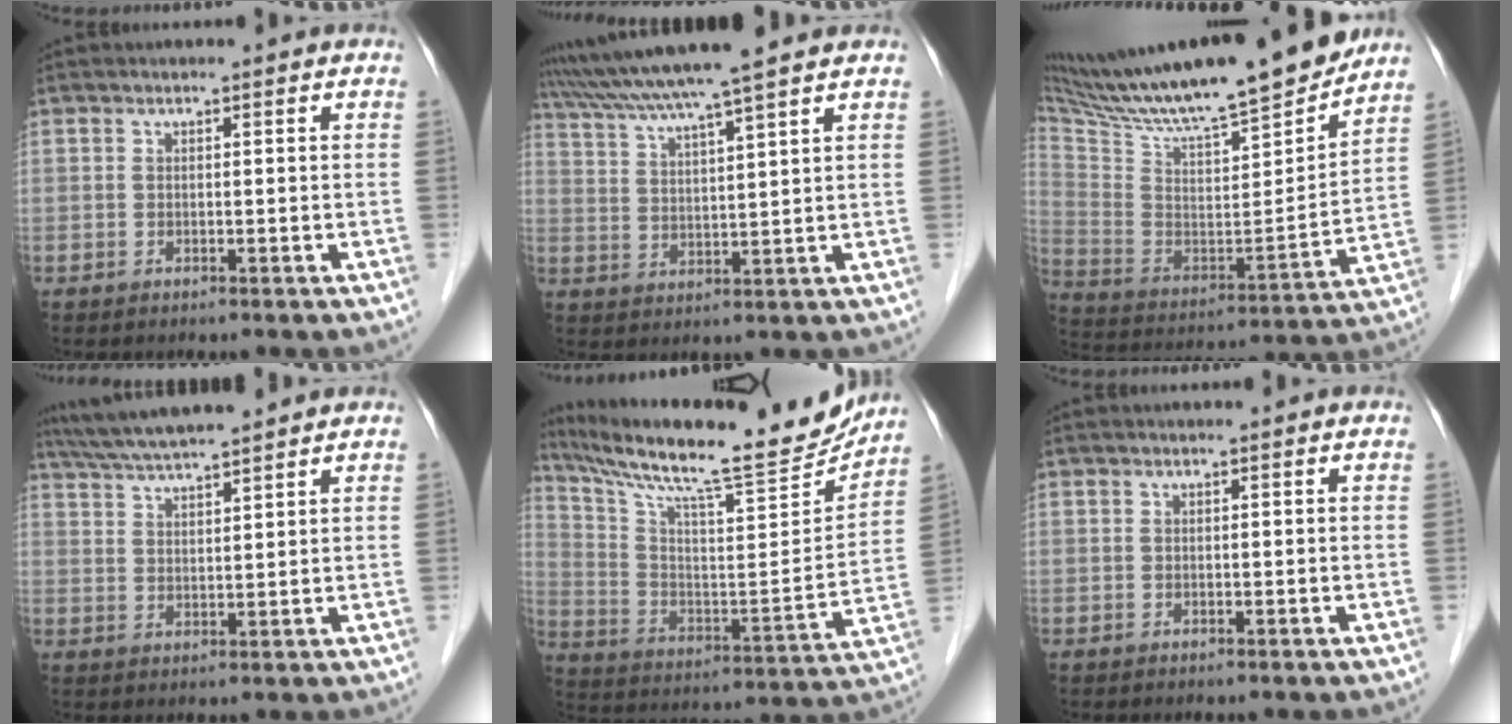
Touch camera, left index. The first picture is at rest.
{"total": 12.1, "force": [10.4, -1.4, 6.1], "torque": [-0.111, 0.023, 0.171]}
{"total": 27.5, "force": [23.8, 2.3, 13.4], "torque": [-0.241, -0.034, 0.375]}
{"total": 9.4, "force": [8.5, 0.2, 4.2], "torque": [-0.075, 0.026, 0.140]}
{"total": 24.4, "force": [21.6, 2.3, 10.9], "torque": [-0.196, -0.039, 0.327]}
{"total": 0.0}